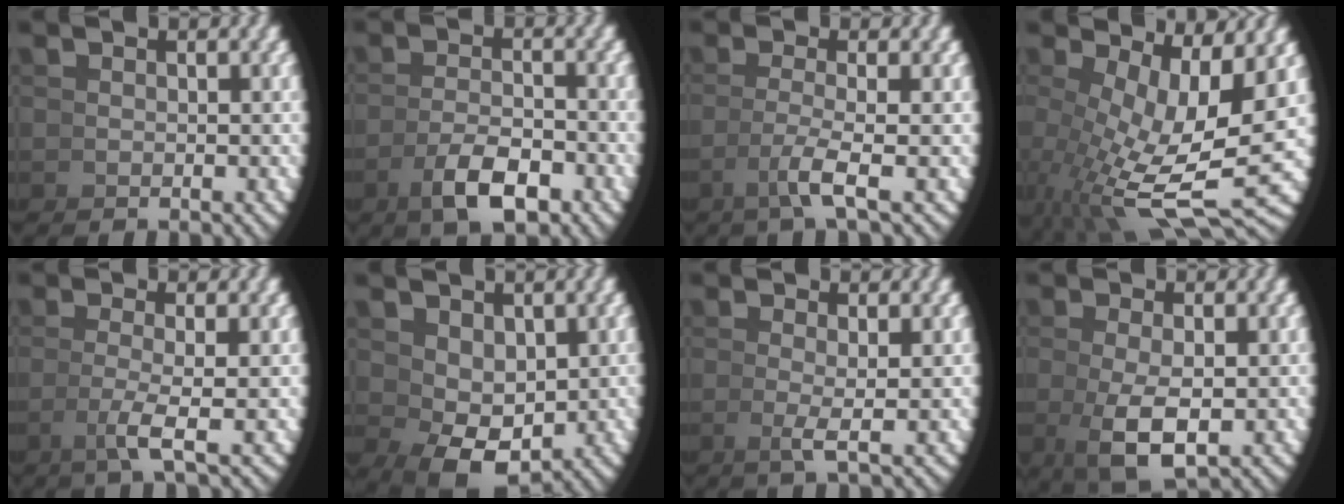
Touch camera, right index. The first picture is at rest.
{"total": 4.3, "force": [-2.3, 1.2, 3.4], "torque": [-0.040, -0.006, -0.031]}
{"total": 3.0, "force": [-0.6, -0.6, 2.8], "torque": [-0.060, -0.007, -0.004]}
{"total": 11.0, "force": [-0.1, 5.5, 9.5], "torque": [-0.168, -0.053, 0.024]}
{"total": 2.7, "force": [-0.3, -0.6, 2.6], "torque": [-0.055, -0.007, 0.001]}
{"total": 3.2, "force": [-0.4, 1.5, 2.8], "torque": [-0.042, -0.022, 0.016]}
{"total": 1.6, "force": [0.2, -0.6, 1.5], "torque": [-0.037, -0.009, 0.007]}
{"total": 4.2, "force": [-1.5, 1.4, 3.6], "torque": [-0.073, -0.024, -0.007]}